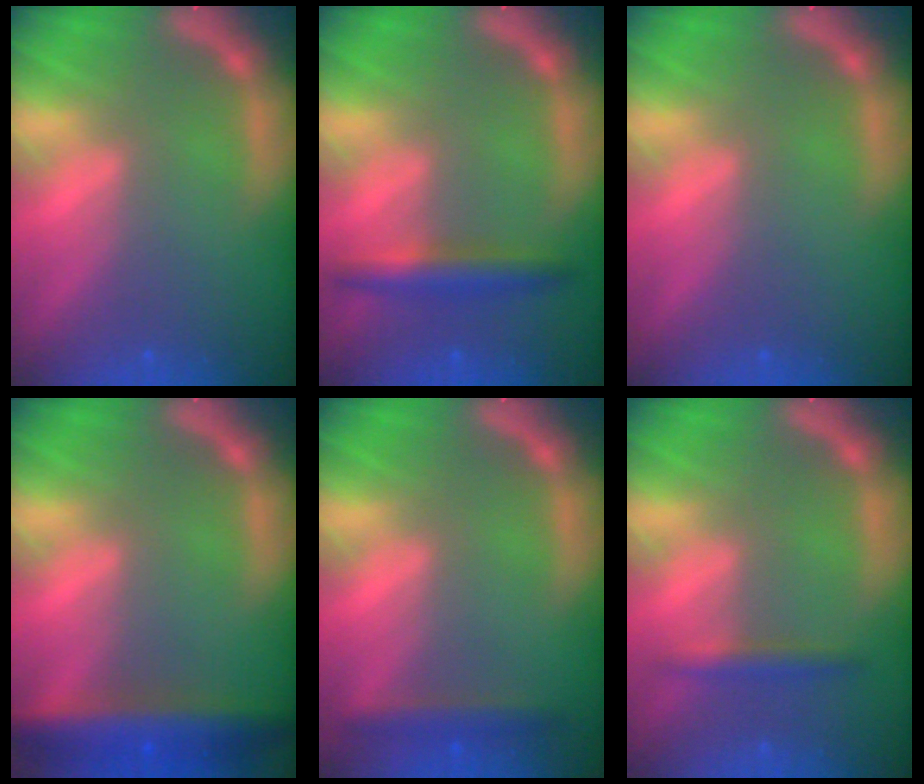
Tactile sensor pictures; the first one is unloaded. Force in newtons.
{"total": 3.5}
{"total": 0.0}
{"total": 6.5}
{"total": 2.4}
{"total": 1.9}